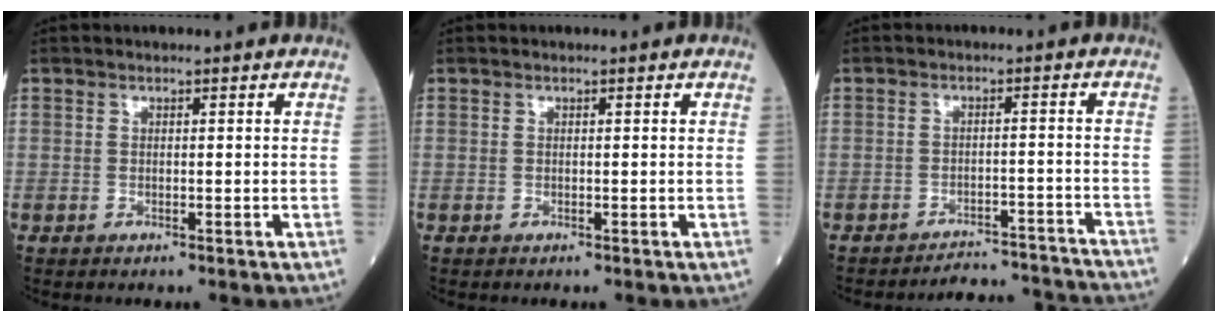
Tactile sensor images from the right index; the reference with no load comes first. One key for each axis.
{"total": 0.0}
{"total": 9.4, "fx": -9.4, "fy": 0.4, "fz": -0.1, "tx": 0.010, "ty": 0.015, "tz": -0.116}